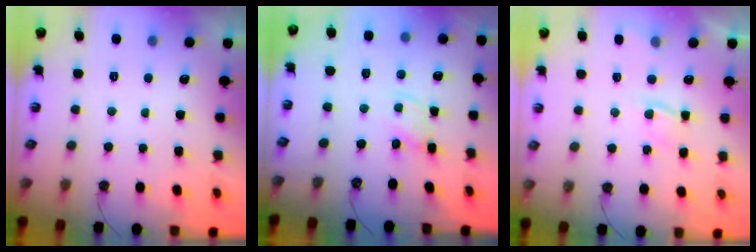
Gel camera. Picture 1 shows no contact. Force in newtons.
{"total": 1.1, "press": 1.1, "slide": 0.1}
{"total": 4.5, "press": 4.4, "slide": 0.6}